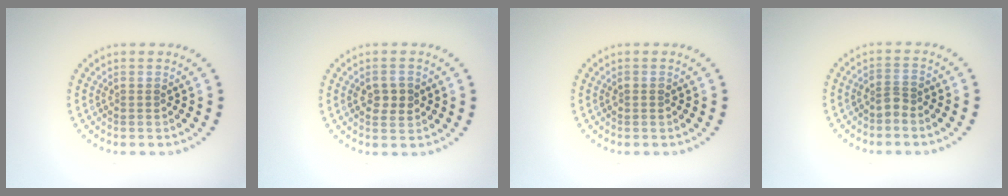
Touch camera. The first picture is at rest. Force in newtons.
{"total": 2.3, "press": 2.3, "slide": 0.2}
{"total": 0.7, "press": 0.7, "slide": 0.1}
{"total": 1.5, "press": 1.2, "slide": 0.9}